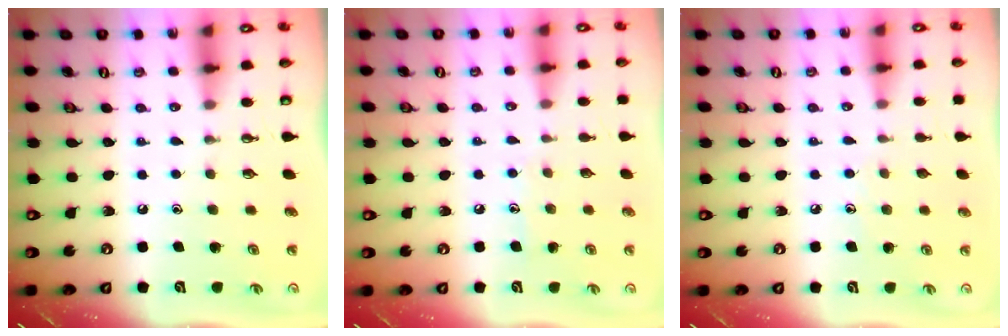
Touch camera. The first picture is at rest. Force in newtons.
{"total": 4.9, "press": 4.8, "slide": 0.6}
{"total": 4.1, "press": 4.1, "slide": 0.5}